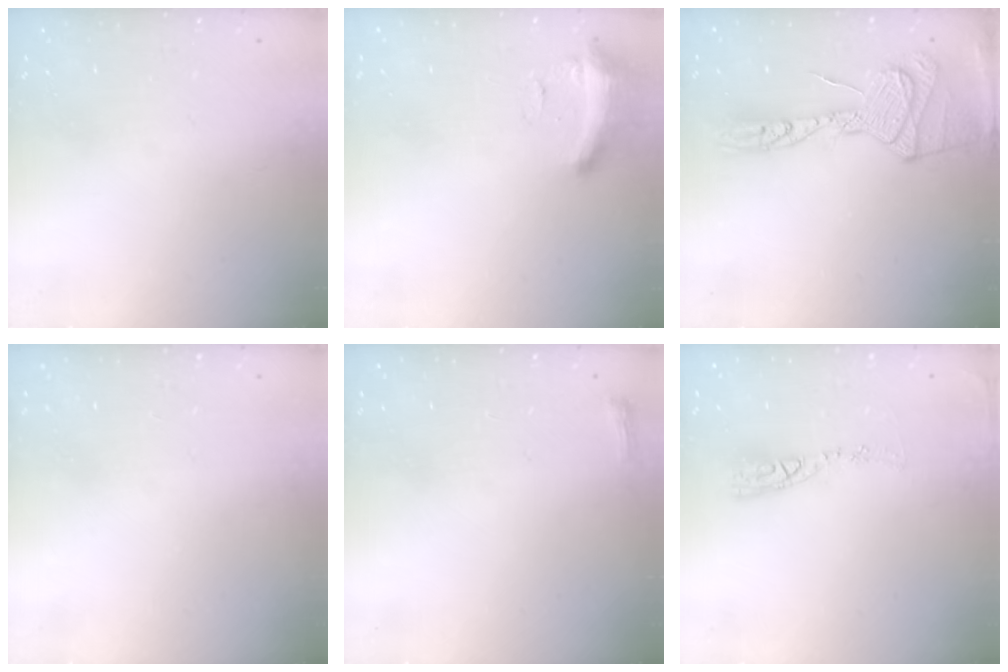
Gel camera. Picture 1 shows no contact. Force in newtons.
{"total": 9.2, "press": 9.1, "slide": 0.5}
{"total": 18.9, "press": 18.8, "slide": 1.9}
{"total": 0.0}
{"total": 2.6, "press": 2.5, "slide": 0.6}
{"total": 8.9, "press": 8.9, "slide": 0.8}